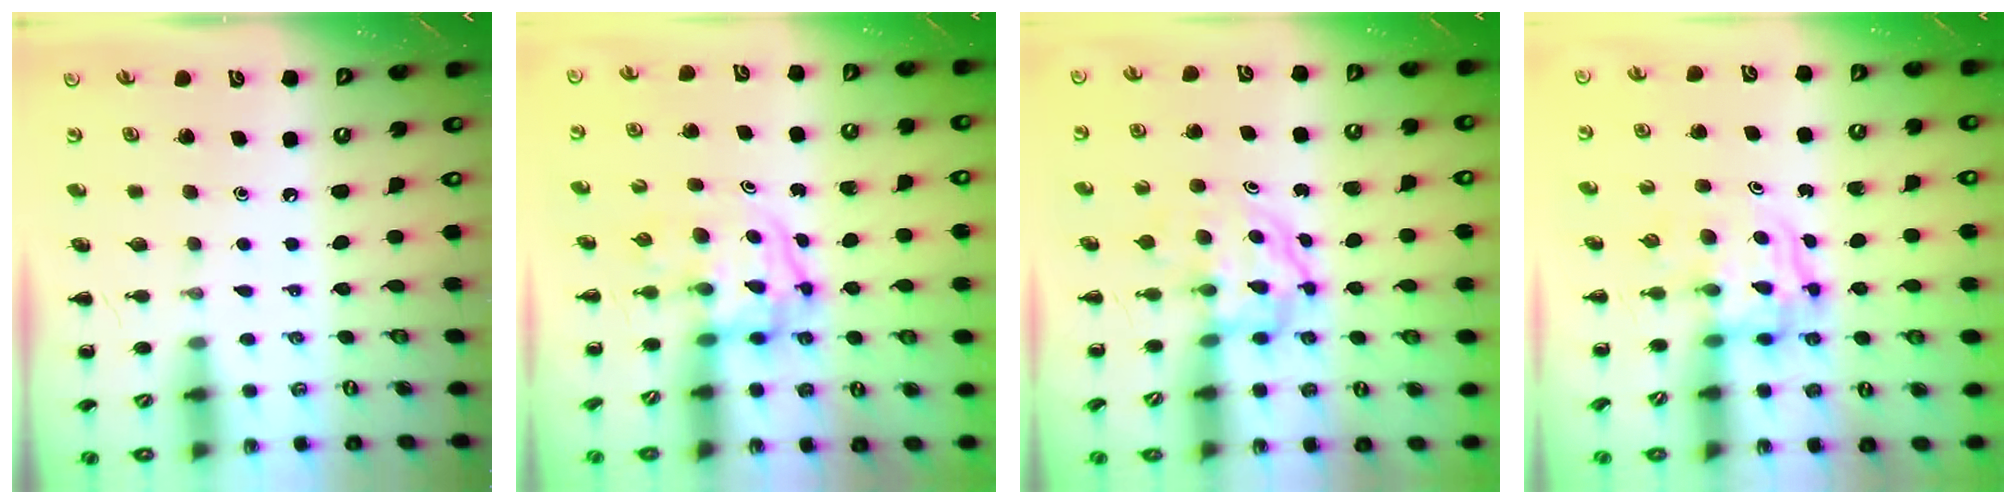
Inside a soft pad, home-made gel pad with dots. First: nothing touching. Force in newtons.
{"total": 3.7, "press": 3.7, "slide": 0.6}
{"total": 3.9, "press": 3.9, "slide": 0.5}
{"total": 3.6, "press": 3.6, "slide": 0.2}